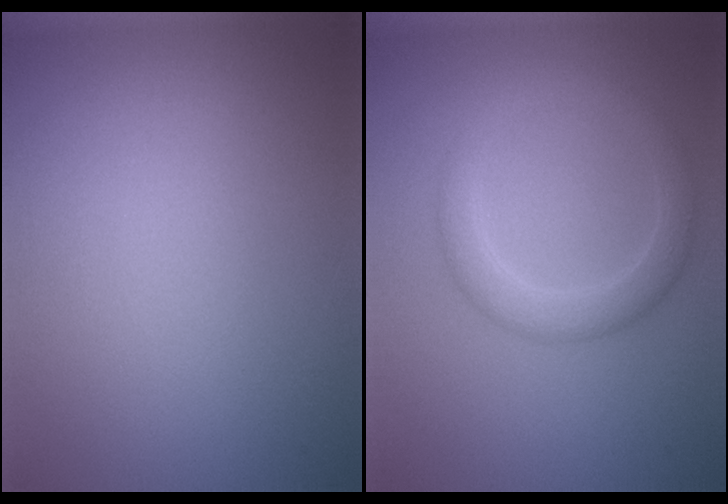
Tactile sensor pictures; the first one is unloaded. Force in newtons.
{"total": 2.8, "press": 2.8, "slide": 0.2}